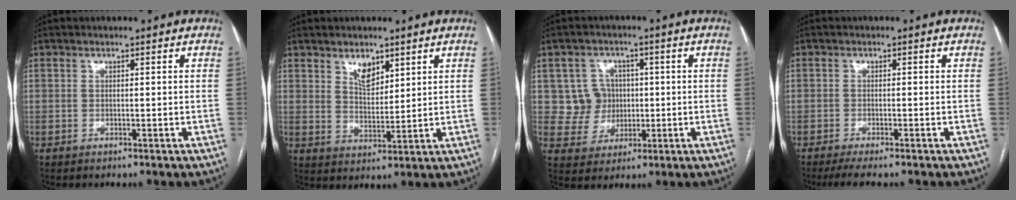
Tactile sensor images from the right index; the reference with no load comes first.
{"total": 4.6, "force": [3.0, 2.2, 2.6], "torque": [-0.049, -0.003, 0.059]}
{"total": 6.2, "force": [0.9, 6.1, 0.8], "torque": [-0.010, 0.023, 0.021]}
{"total": 4.3, "force": [-3.5, 0.2, 2.5], "torque": [-0.035, -0.008, -0.055]}